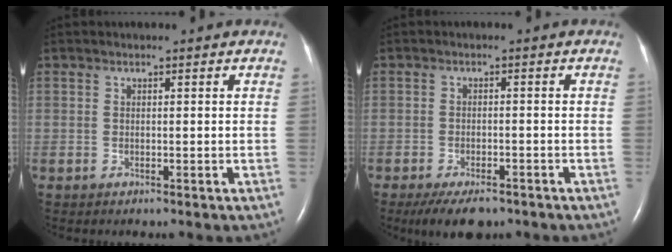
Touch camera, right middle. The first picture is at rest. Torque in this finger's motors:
{"motor_torque": [0.63, -0.53, 0.09, 0.02]}